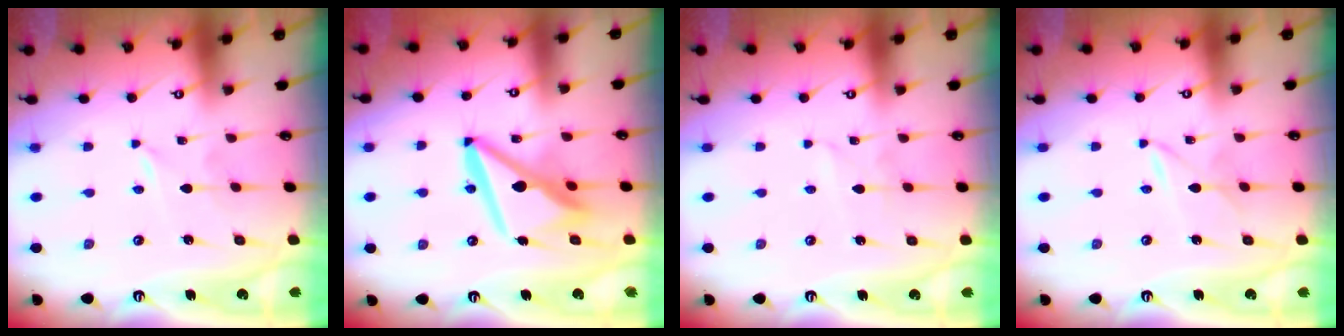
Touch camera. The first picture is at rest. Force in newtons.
{"total": 13.0, "press": 12.9, "slide": 1.7}
{"total": 1.4, "press": 1.4, "slide": 0.1}
{"total": 1.8, "press": 1.8, "slide": 0.2}